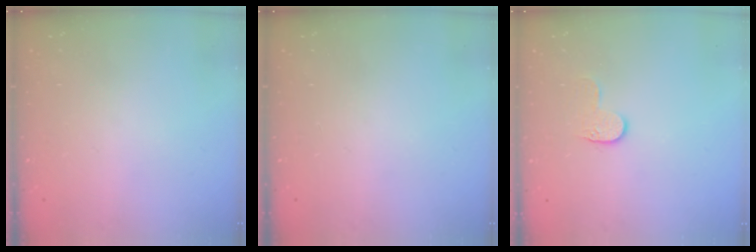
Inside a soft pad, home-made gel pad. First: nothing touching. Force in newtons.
{"total": 0.0}
{"total": 4.6, "press": 4.6, "slide": 0.3}